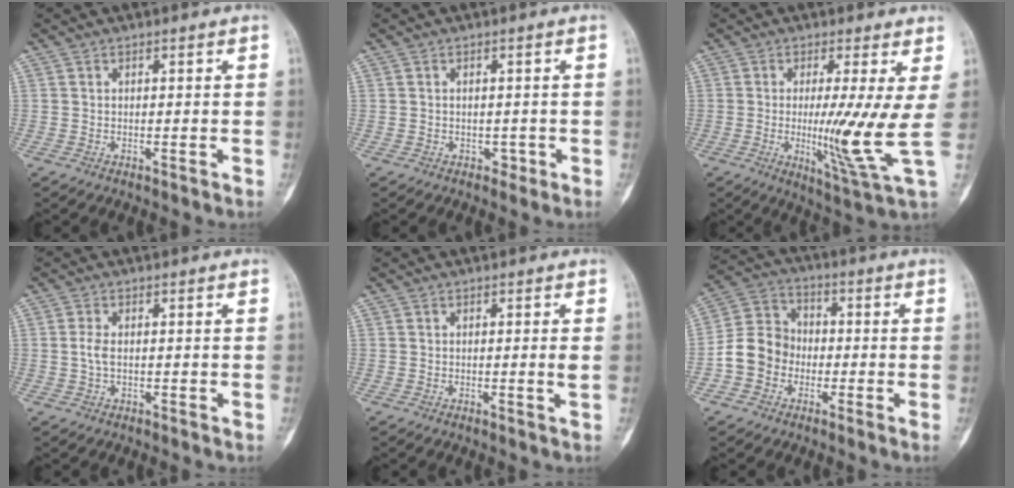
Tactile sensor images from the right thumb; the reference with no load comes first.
{"total": 1.3, "force": [-0.5, 1.1, 0.4], "torque": [0.002, 0.005, -0.006]}
{"total": 10.7, "force": [0.3, -0.2, 10.6], "torque": [-0.201, -0.040, 0.003]}
{"total": 2.1, "force": [-0.1, 1.2, 1.8], "torque": [-0.040, 0.002, -0.004]}
{"total": 1.3, "force": [0.0, -0.1, 1.3], "torque": [-0.024, -0.003, 0.000]}
{"total": 9.4, "force": [-2.6, 8.1, 4.0], "torque": [-0.060, 0.037, -0.059]}